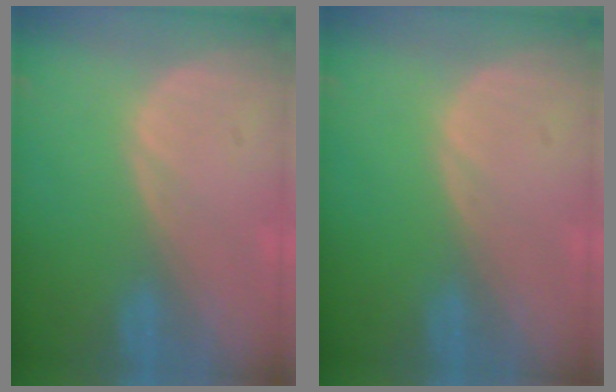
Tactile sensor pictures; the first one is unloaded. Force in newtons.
{"total": 0.0}